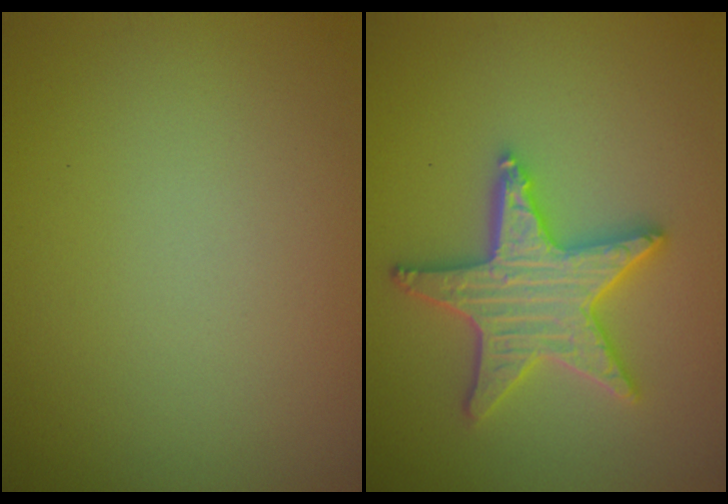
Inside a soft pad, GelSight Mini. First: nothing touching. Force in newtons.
{"total": 5.2, "press": 5.1, "slide": 0.9}